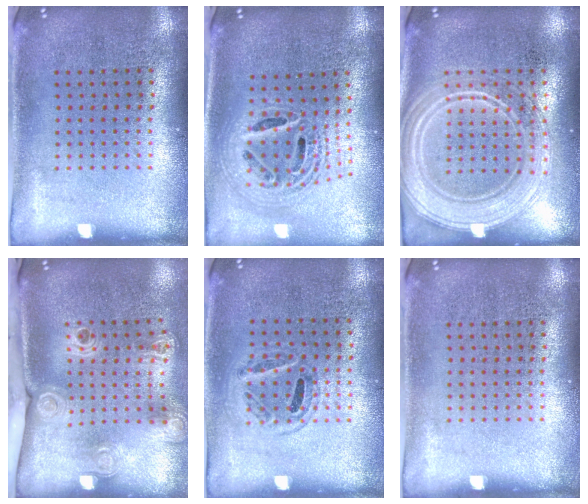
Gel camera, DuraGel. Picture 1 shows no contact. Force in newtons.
{"total": 2.2, "press": 1.6, "slide": 1.5}
{"total": 3.0, "press": 3.0, "slide": 0.4}
{"total": 2.2, "press": 1.6, "slide": 1.6}
{"total": 0.9, "press": 0.8, "slide": 0.4}
{"total": 0.0}